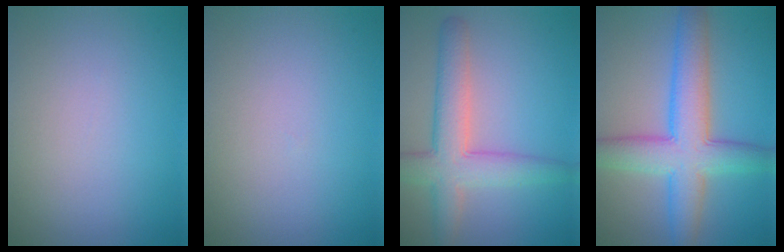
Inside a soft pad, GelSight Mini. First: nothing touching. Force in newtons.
{"total": 0.0}
{"total": 5.6, "press": 5.6, "slide": 0.2}
{"total": 7.6, "press": 7.6, "slide": 0.1}